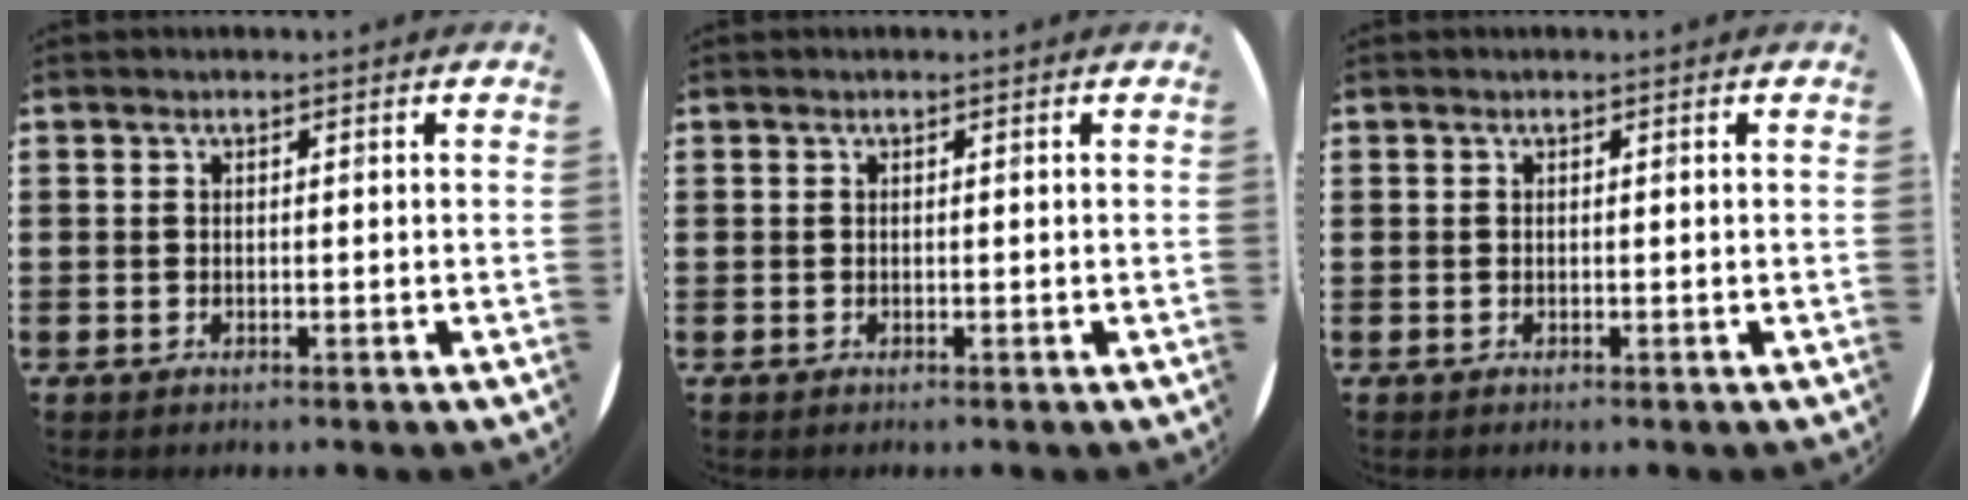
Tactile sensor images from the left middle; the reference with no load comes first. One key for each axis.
{"total": 0.0}
{"total": 0.0}